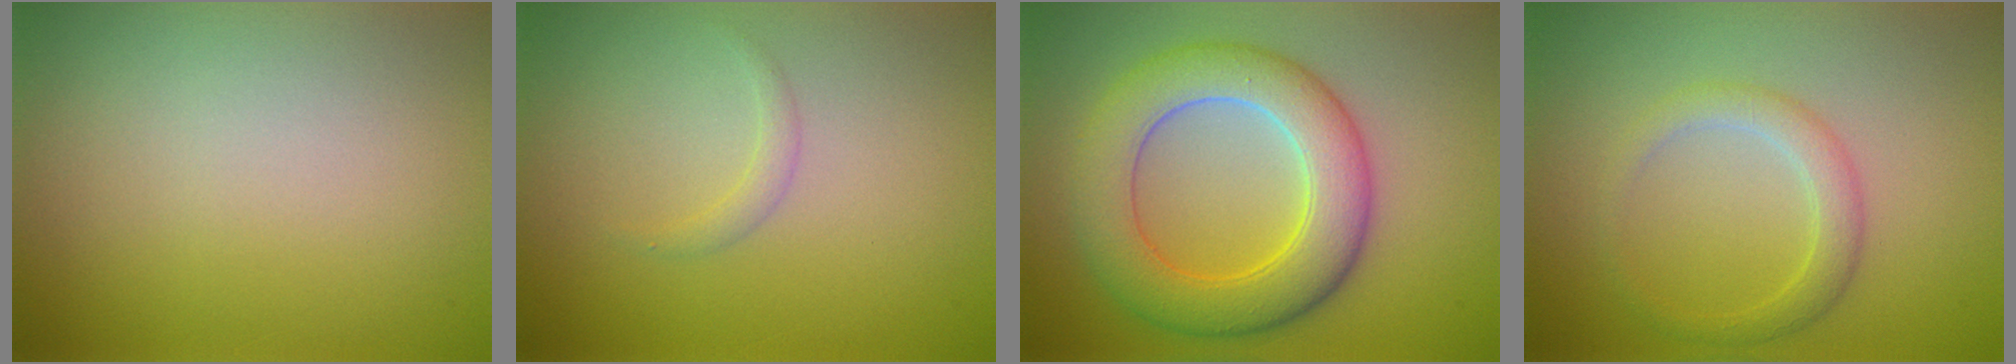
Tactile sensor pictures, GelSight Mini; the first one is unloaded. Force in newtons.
{"total": 0.9, "press": 0.9, "slide": 0.1}
{"total": 7.5, "press": 7.5, "slide": 0.5}
{"total": 2.2, "press": 2.2, "slide": 0.1}